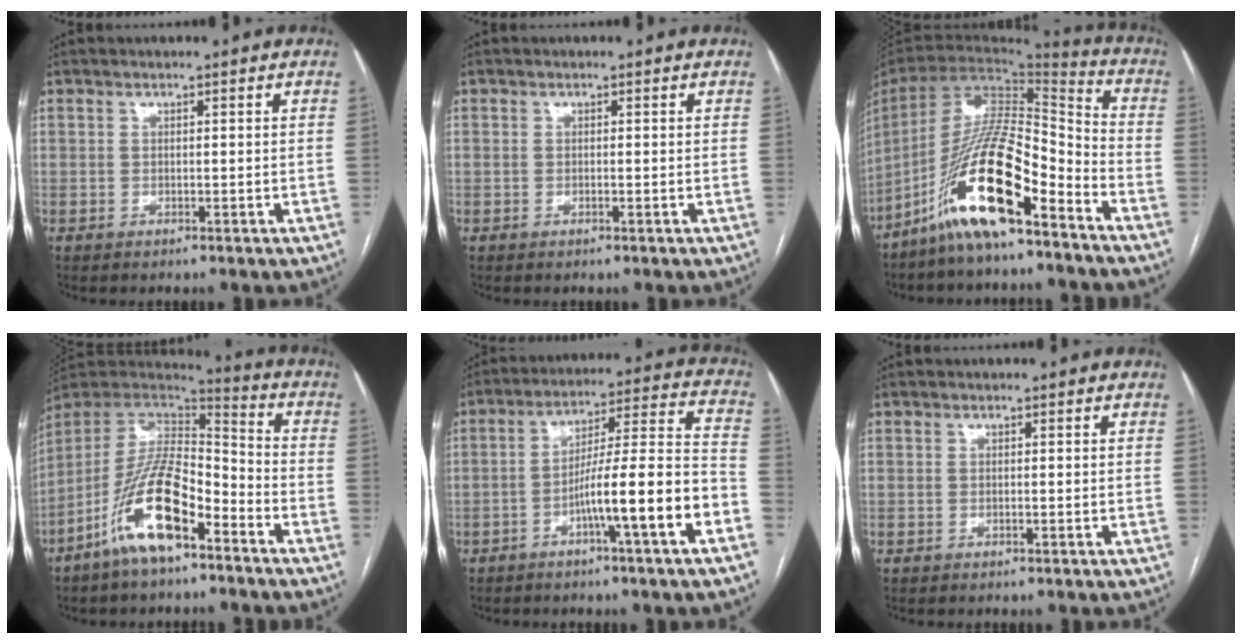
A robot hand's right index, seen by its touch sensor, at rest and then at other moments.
{"total": 0.0}
{"total": 17.6, "force": [-10.9, 3.0, 13.4], "torque": [-0.274, -0.002, -0.200]}
{"total": 14.9, "force": [-8.3, 4.4, 11.6], "torque": [-0.224, 0.002, -0.152]}
{"total": 13.4, "force": [-5.6, -0.4, 12.1], "torque": [-0.190, 0.016, -0.088]}
{"total": 0.0}